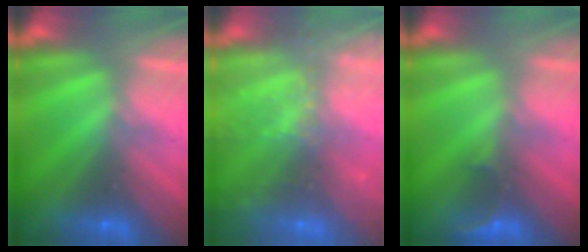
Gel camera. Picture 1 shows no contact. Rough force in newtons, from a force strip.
{"total": 9.6}
{"total": 3.1}